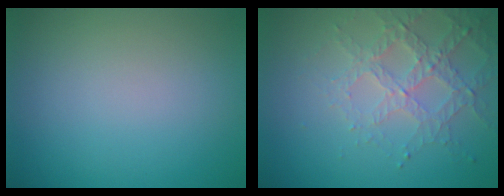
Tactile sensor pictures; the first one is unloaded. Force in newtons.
{"total": 3.2, "press": 3.2, "slide": 0.5}